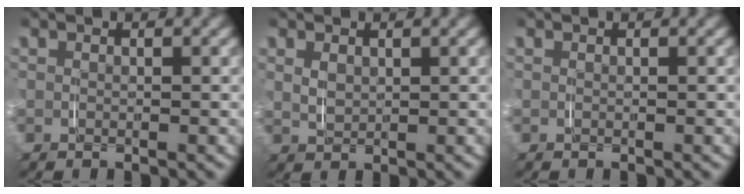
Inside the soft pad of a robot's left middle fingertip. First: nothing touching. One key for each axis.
{"total": 1.7, "fx": 0.7, "fy": 1.2, "fz": 1.0, "tx": -0.022, "ty": -0.003, "tz": 0.019}
{"total": 0.0}